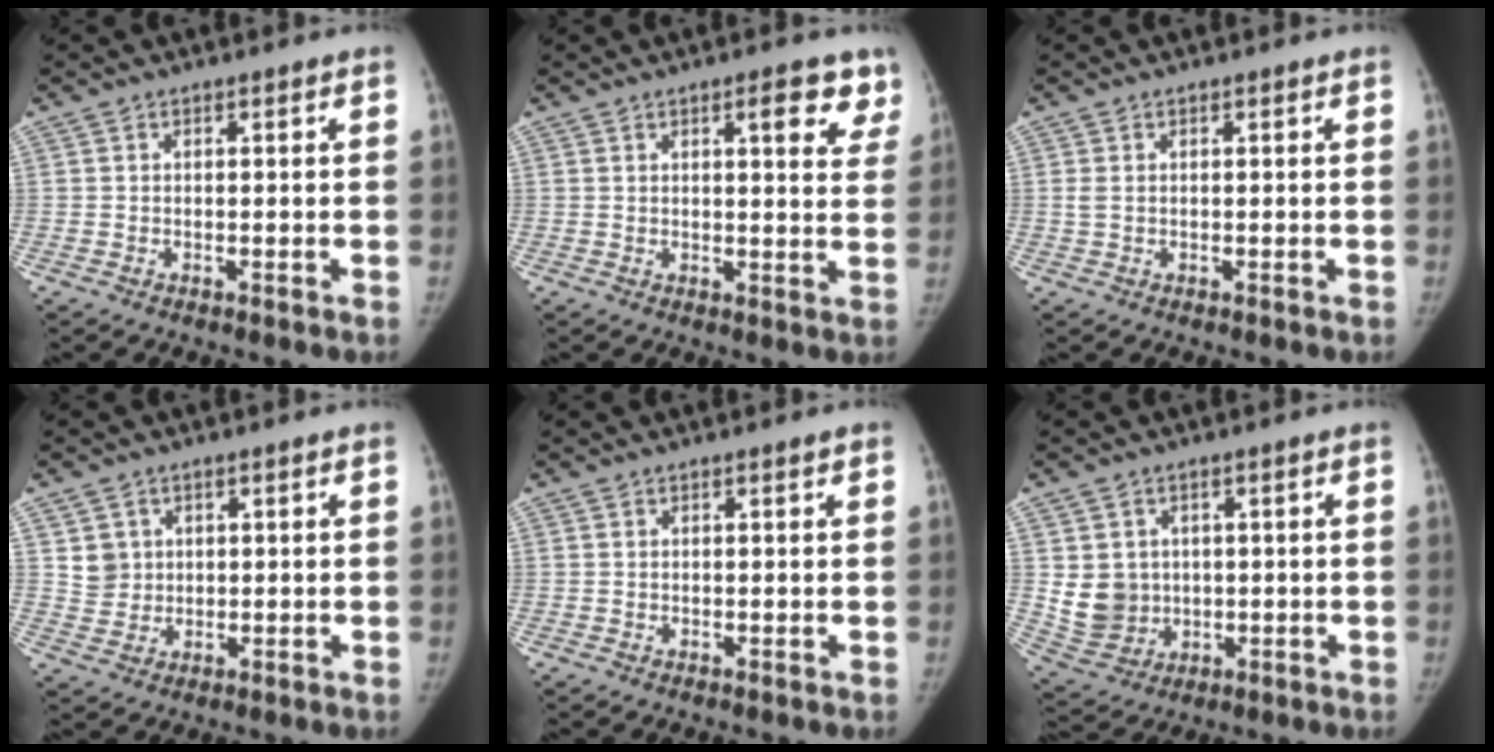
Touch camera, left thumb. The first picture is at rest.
{"total": 8.1, "force": [4.7, 2.5, 6.1], "torque": [-0.044, -0.020, 0.057]}
{"total": 1.1, "force": [0.1, 0.8, 0.8], "torque": [-0.025, 0.000, 0.003]}
{"total": 4.0, "force": [1.4, 3.7, 0.7], "torque": [0.005, -0.008, 0.030]}
{"total": 0.5, "force": [0.3, 0.0, 0.4], "torque": [-0.007, 0.000, 0.005]}
{"total": 7.9, "force": [0.9, 7.1, 3.2], "torque": [-0.034, -0.006, 0.035]}